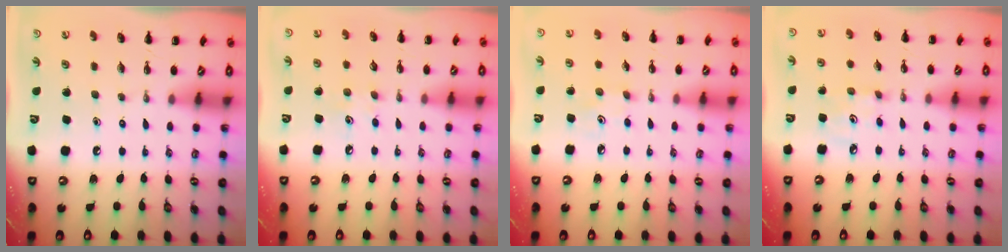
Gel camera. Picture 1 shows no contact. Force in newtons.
{"total": 4.5, "press": 4.3, "slide": 1.3}
{"total": 2.4, "press": 2.3, "slide": 0.7}
{"total": 3.5, "press": 3.4, "slide": 1.0}